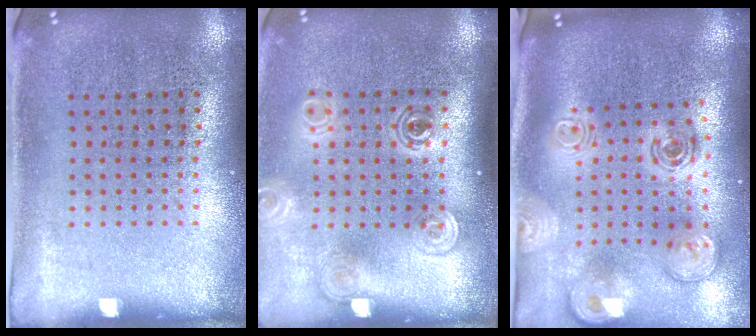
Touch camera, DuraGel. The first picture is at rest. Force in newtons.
{"total": 1.9, "press": 1.4, "slide": 1.2}
{"total": 3.1, "press": 2.1, "slide": 2.3}